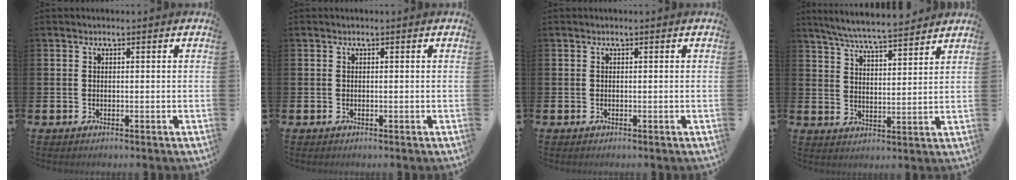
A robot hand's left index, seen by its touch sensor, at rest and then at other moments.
{"total": 0.0}
{"total": 0.0}
{"total": 6.2, "force": [6.0, 0.1, 1.7], "torque": [-0.059, -0.036, 0.106]}